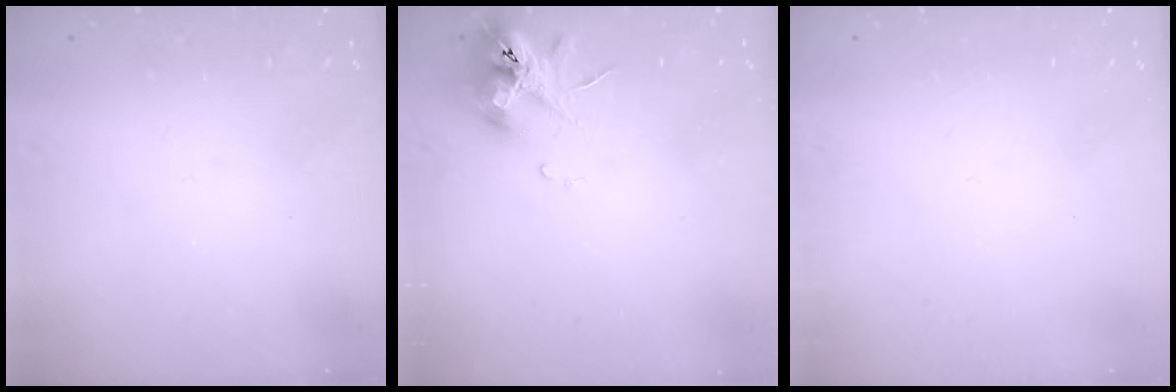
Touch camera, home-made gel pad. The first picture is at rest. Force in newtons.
{"total": 9.8, "press": 9.7, "slide": 1.2}
{"total": 0.0}